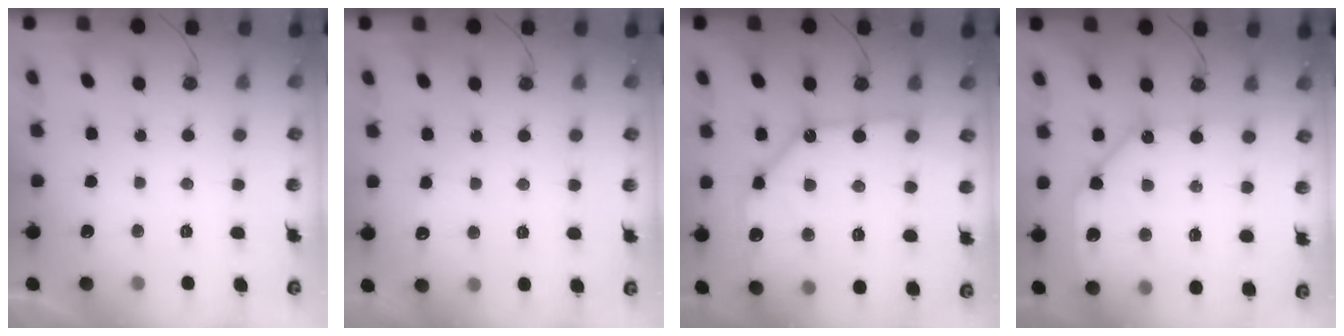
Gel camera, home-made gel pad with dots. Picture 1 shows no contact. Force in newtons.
{"total": 5.5, "press": 5.5, "slide": 0.7}
{"total": 18.6, "press": 18.5, "slide": 2.3}
{"total": 11.9, "press": 11.8, "slide": 1.6}